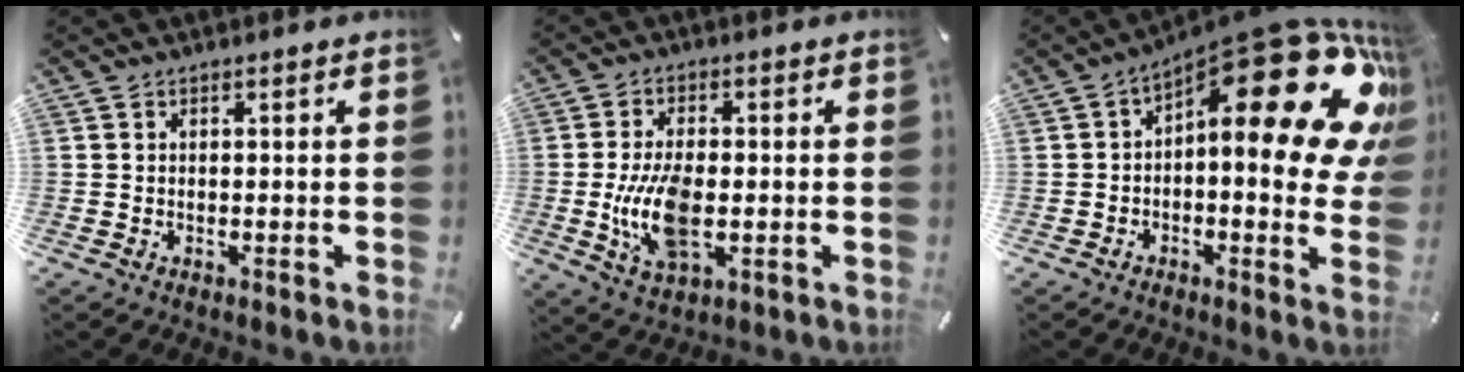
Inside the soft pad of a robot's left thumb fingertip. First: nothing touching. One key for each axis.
{"total": 11.2, "fx": -1.3, "fy": 5.7, "fz": 9.5, "tx": -0.195, "ty": -0.011, "tz": -0.021}
{"total": 26.5, "fx": 10.4, "fy": 9.8, "fz": 22.3, "tx": -0.281, "ty": -0.095, "tz": 0.174}